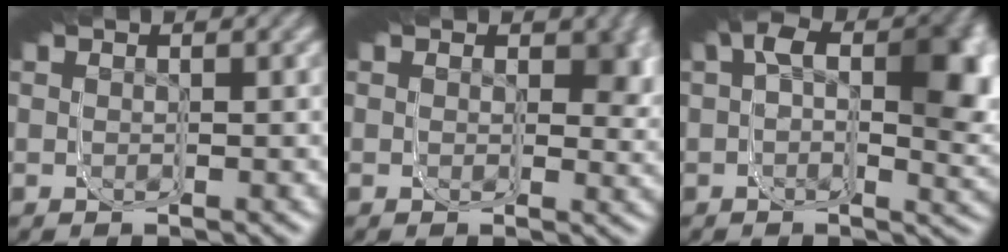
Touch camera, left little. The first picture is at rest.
{"total": 3.9, "force": [0.7, 2.8, 2.6], "torque": [-0.031, -0.011, 0.014]}
{"total": 6.0, "force": [-0.4, 2.9, 5.2], "torque": [-0.056, 0.005, -0.008]}